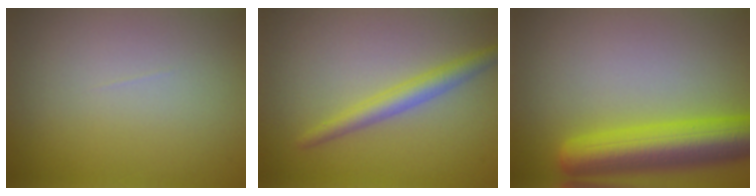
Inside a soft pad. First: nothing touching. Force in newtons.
{"total": 2.6, "press": 2.6, "slide": 0.1}
{"total": 7.7, "press": 7.7, "slide": 0.3}